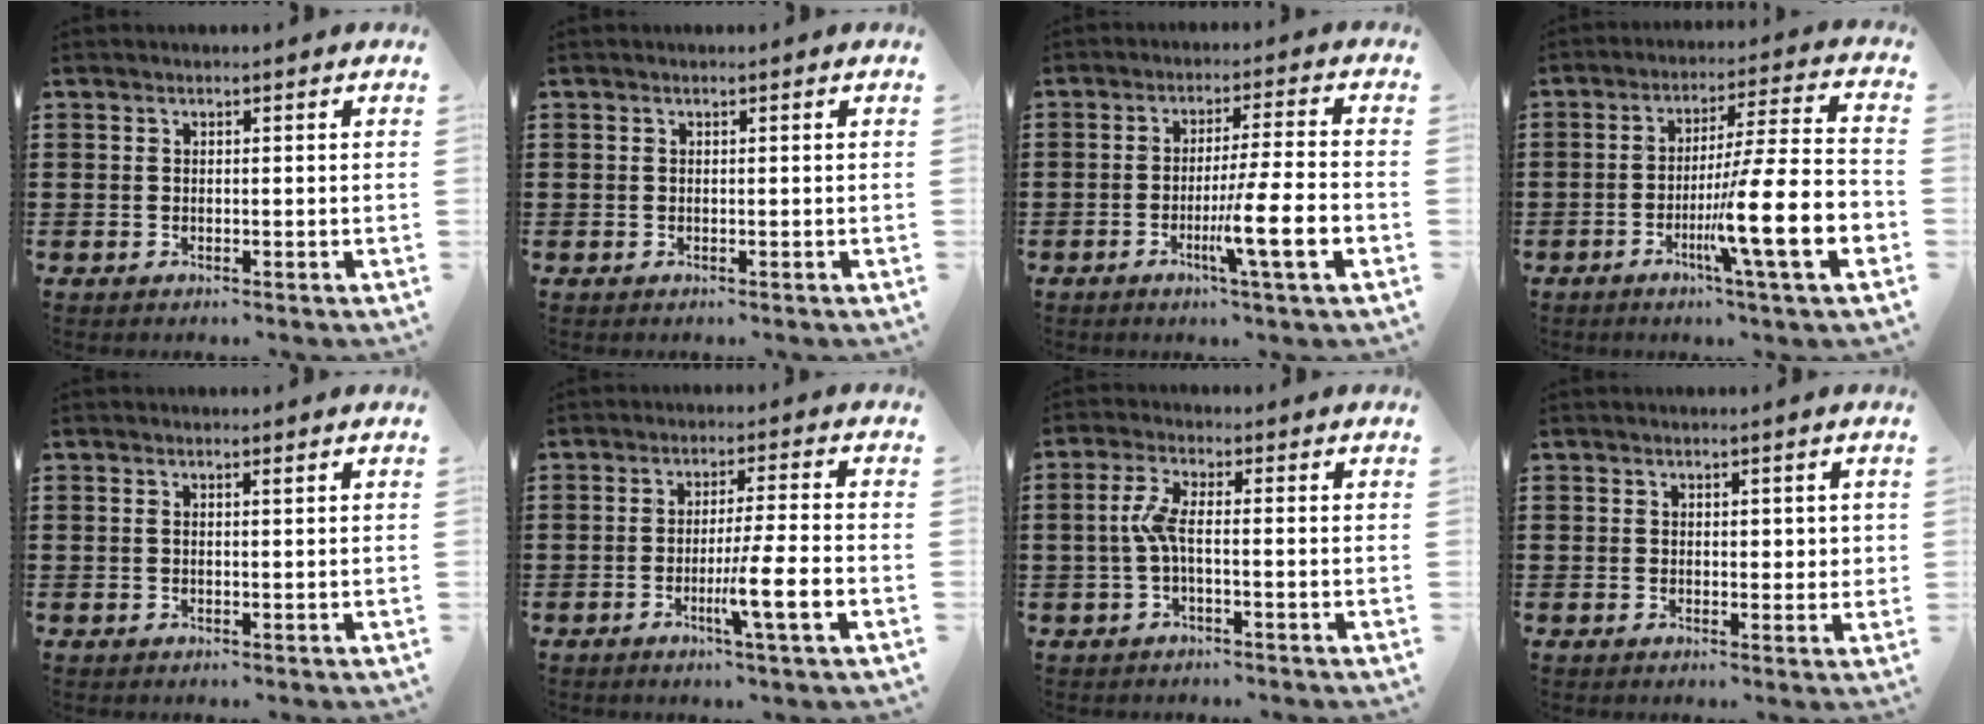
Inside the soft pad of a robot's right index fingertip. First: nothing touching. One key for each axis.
{"total": 0.0}
{"total": 9.2, "fx": -3.2, "fy": 0.0, "fz": 8.7, "tx": -0.155, "ty": -0.013, "tz": -0.058}
{"total": 15.0, "fx": -5.3, "fy": 1.2, "fz": 14.0, "tx": -0.226, "ty": -0.021, "tz": -0.096}
{"total": 0.7, "fx": 0.3, "fy": 0.1, "fz": 0.6, "tx": -0.013, "ty": 0.000, "tz": 0.005}
{"total": 7.4, "fx": -2.6, "fy": -0.2, "fz": 7.0, "tx": -0.112, "ty": -0.010, "tz": -0.044}
{"total": 4.4, "fx": -0.7, "fy": 1.1, "fz": 4.2, "tx": -0.100, "ty": -0.004, "tz": -0.022}
{"total": 1.4, "fx": 0.6, "fy": 1.0, "fz": 0.9, "tx": -0.009, "ty": 0.006, "tz": 0.008}